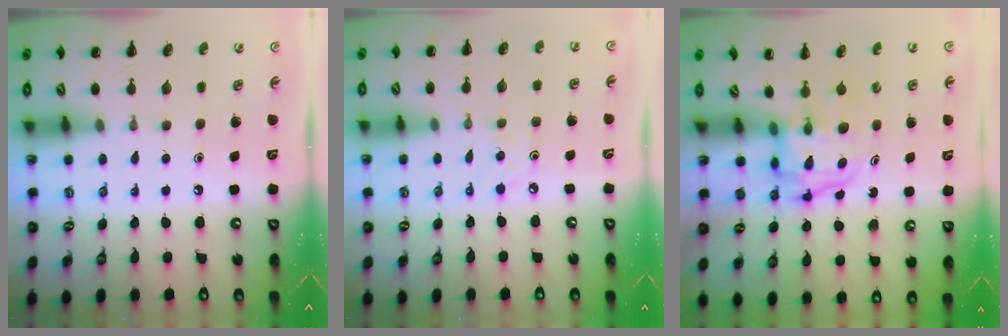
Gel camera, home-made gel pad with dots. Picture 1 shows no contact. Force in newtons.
{"total": 2.7, "press": 2.5, "slide": 0.9}
{"total": 3.8, "press": 3.7, "slide": 0.6}